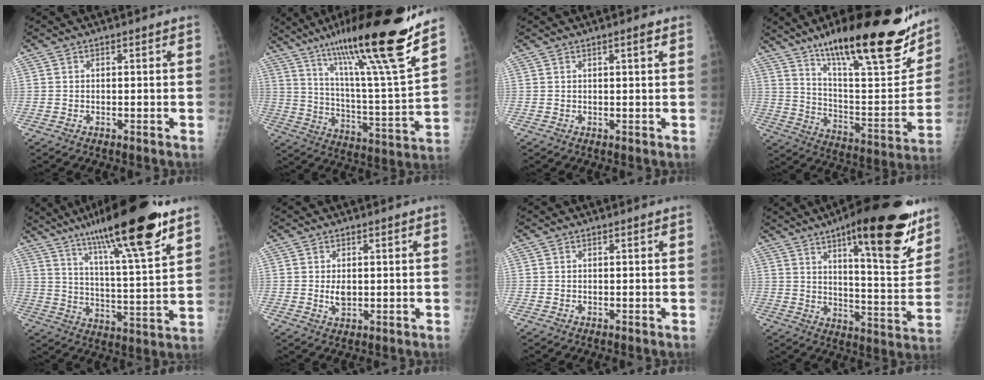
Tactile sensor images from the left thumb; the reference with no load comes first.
{"total": 25.4, "force": [18.0, 1.5, 17.8], "torque": [-0.271, -0.077, 0.295]}
{"total": 1.5, "force": [0.8, 0.2, 1.2], "torque": [-0.019, -0.001, 0.011]}
{"total": 29.7, "force": [19.4, 7.6, 21.1], "torque": [-0.284, -0.070, 0.305]}
{"total": 21.7, "force": [14.0, 3.1, 16.3], "torque": [-0.251, -0.052, 0.225]}
{"total": 2.8, "force": [0.2, 1.8, 2.2], "torque": [-0.029, -0.005, 0.008]}
{"total": 0.0}
{"total": 23.4, "force": [14.0, 6.1, 17.8], "torque": [-0.218, -0.065, 0.203]}